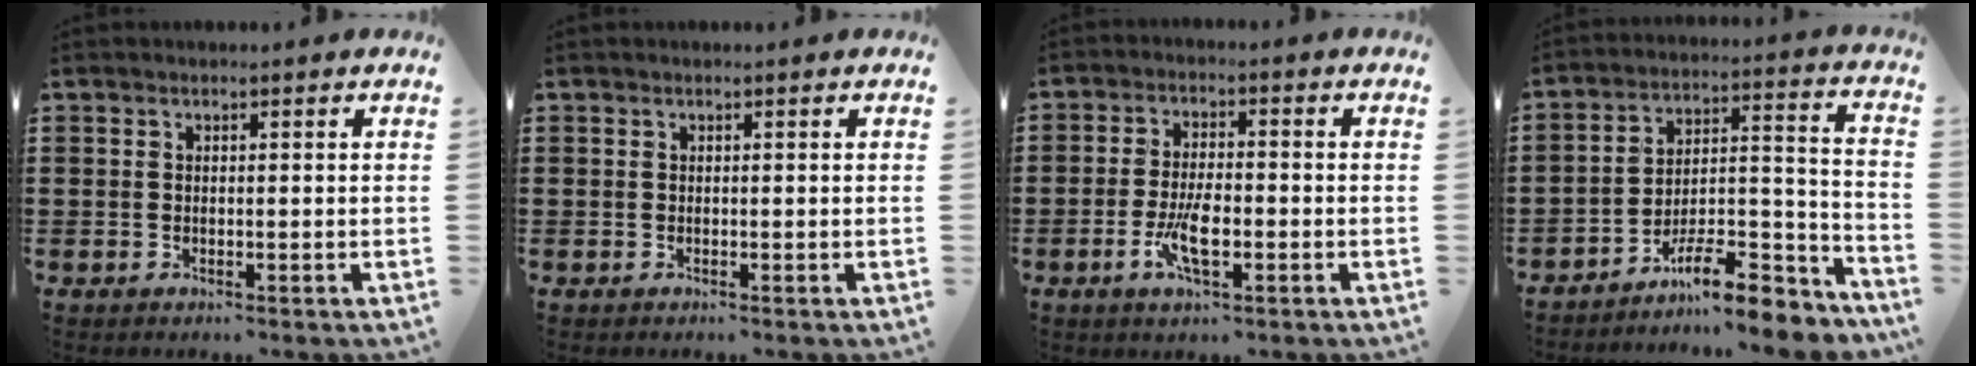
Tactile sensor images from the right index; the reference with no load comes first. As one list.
[{"total": 0.0}, {"total": 6.1, "force": [-2.1, 2.0, 5.3], "torque": [-0.114, -0.006, -0.042]}, {"total": 10.6, "force": [-8.9, 1.8, 5.4], "torque": [-0.069, 0.028, -0.166]}]